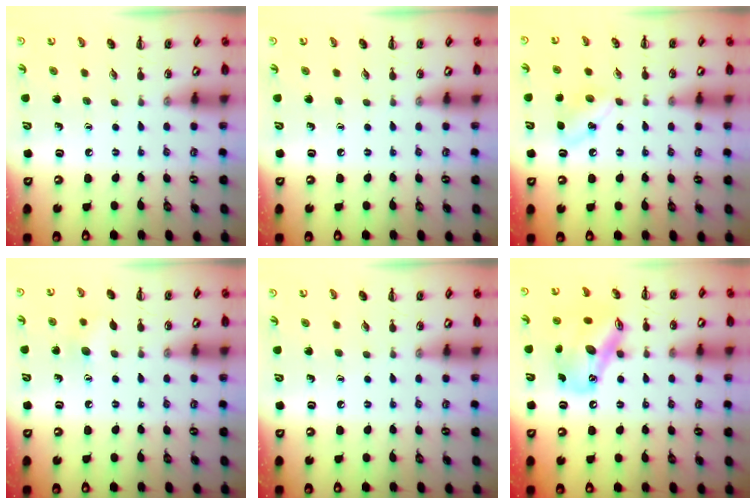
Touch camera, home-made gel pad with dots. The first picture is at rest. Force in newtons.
{"total": 0.0}
{"total": 5.6, "press": 5.4, "slide": 1.6}
{"total": 6.2, "press": 6.0, "slide": 1.4}
{"total": 0.0}
{"total": 15.4, "press": 14.9, "slide": 3.9}